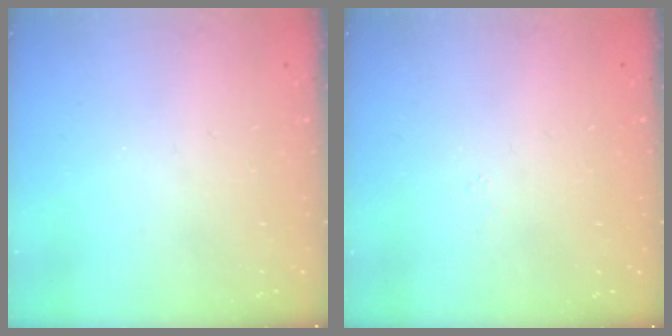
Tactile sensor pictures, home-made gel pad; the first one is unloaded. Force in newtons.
{"total": 3.0, "press": 3.0, "slide": 0.1}